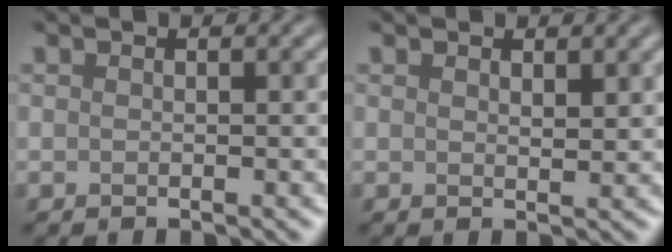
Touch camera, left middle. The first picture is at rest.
{"total": 0.9, "force": [0.8, 0.4, 0.4], "torque": [-0.008, -0.003, 0.015]}